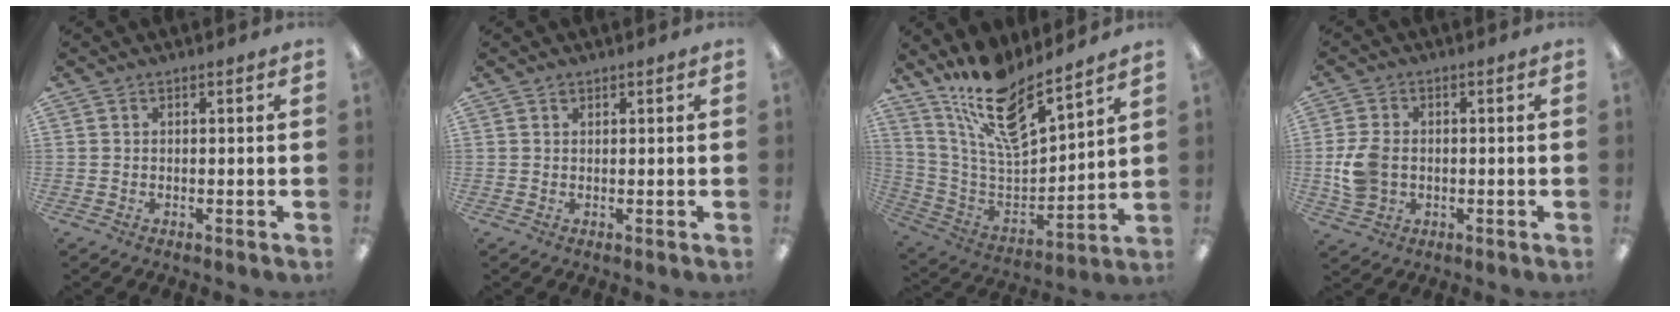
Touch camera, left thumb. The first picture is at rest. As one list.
[{"total": 0.7, "force": [0.6, 0.3, 0.2], "torque": [-0.005, 0.000, 0.011]}, {"total": 17.8, "force": [13.9, 5.4, 9.7], "torque": [-0.194, -0.092, 0.246]}, {"total": 8.2, "force": [-0.6, 6.2, 5.3], "torque": [-0.124, 0.009, -0.009]}]